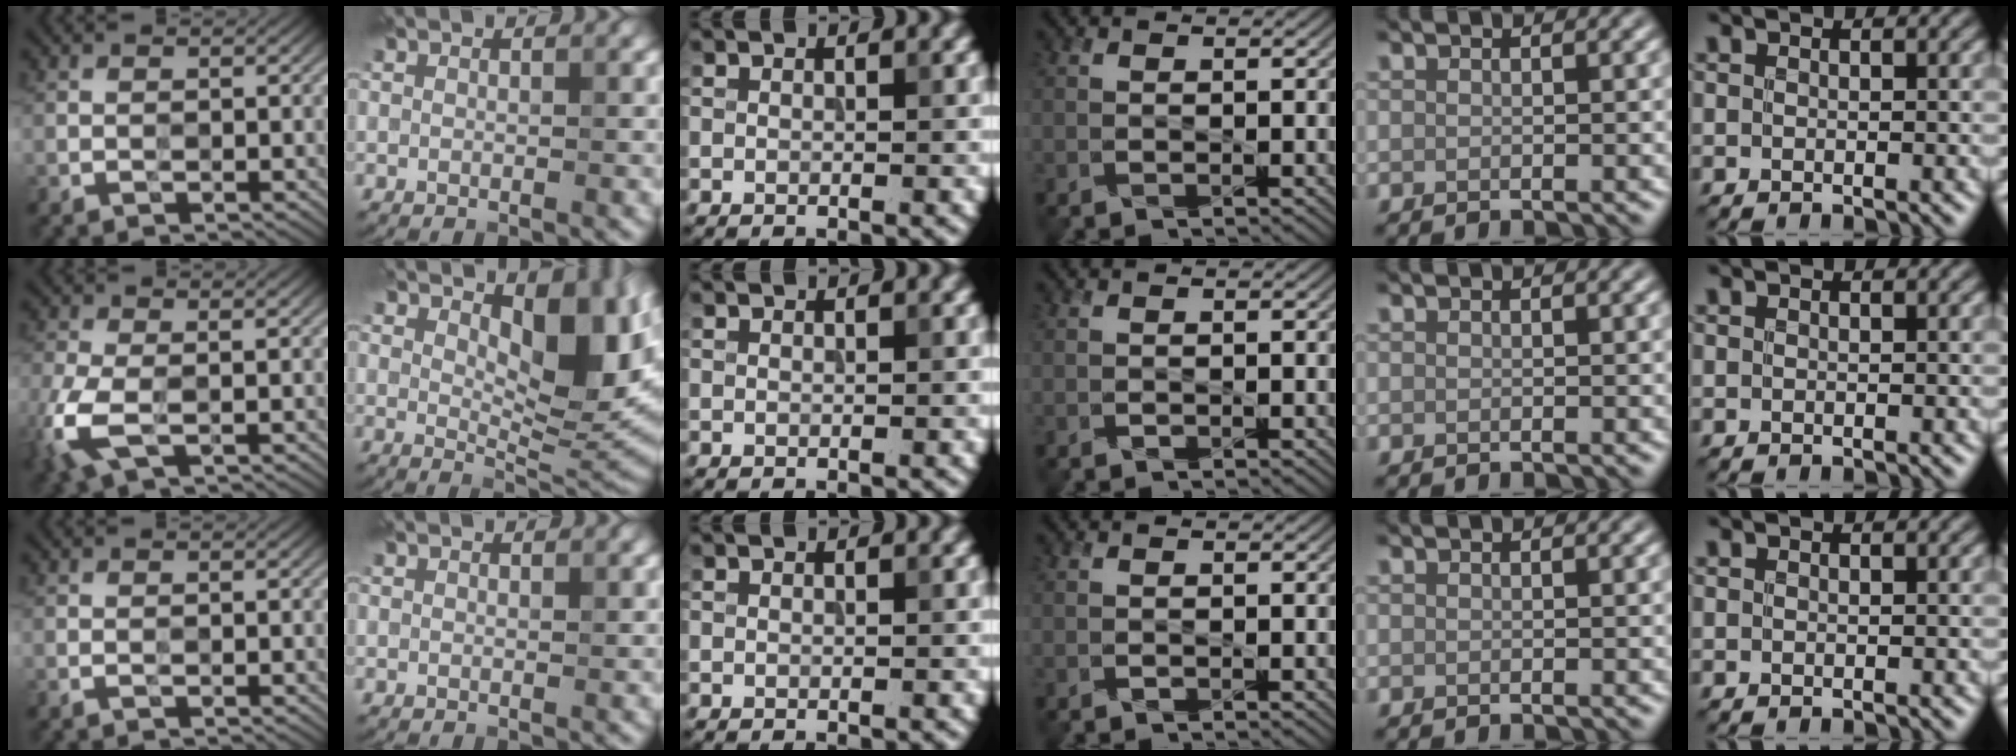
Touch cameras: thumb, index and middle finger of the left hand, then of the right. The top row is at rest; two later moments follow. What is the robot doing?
{"motion": "wipe", "object": "measuring cup"}